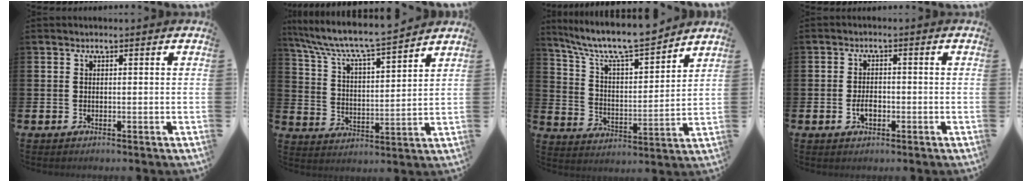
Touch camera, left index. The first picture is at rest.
{"total": 7.6, "force": [7.2, 0.4, 2.4], "torque": [-0.077, -0.060, 0.119]}
{"total": 9.3, "force": [8.6, 1.2, 3.3], "torque": [-0.090, -0.064, 0.146]}
{"total": 2.5, "force": [-0.7, 1.5, 1.9], "torque": [-0.019, -0.004, -0.017]}